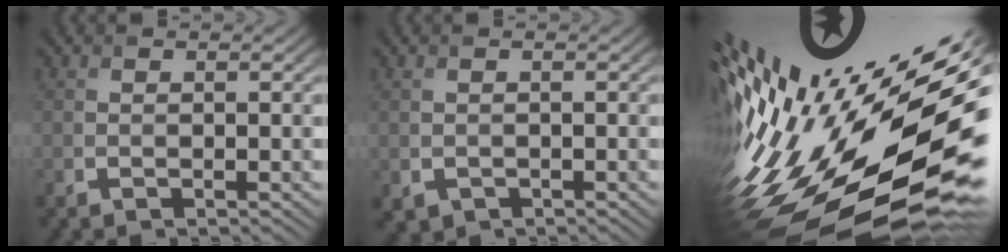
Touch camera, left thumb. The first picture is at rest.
{"total": 0.7, "force": [-0.2, 0.6, -0.2], "torque": [0.000, -0.005, 0.001]}
{"total": 19.4, "force": [-2.1, 8.5, 17.4], "torque": [-0.311, -0.054, -0.031]}